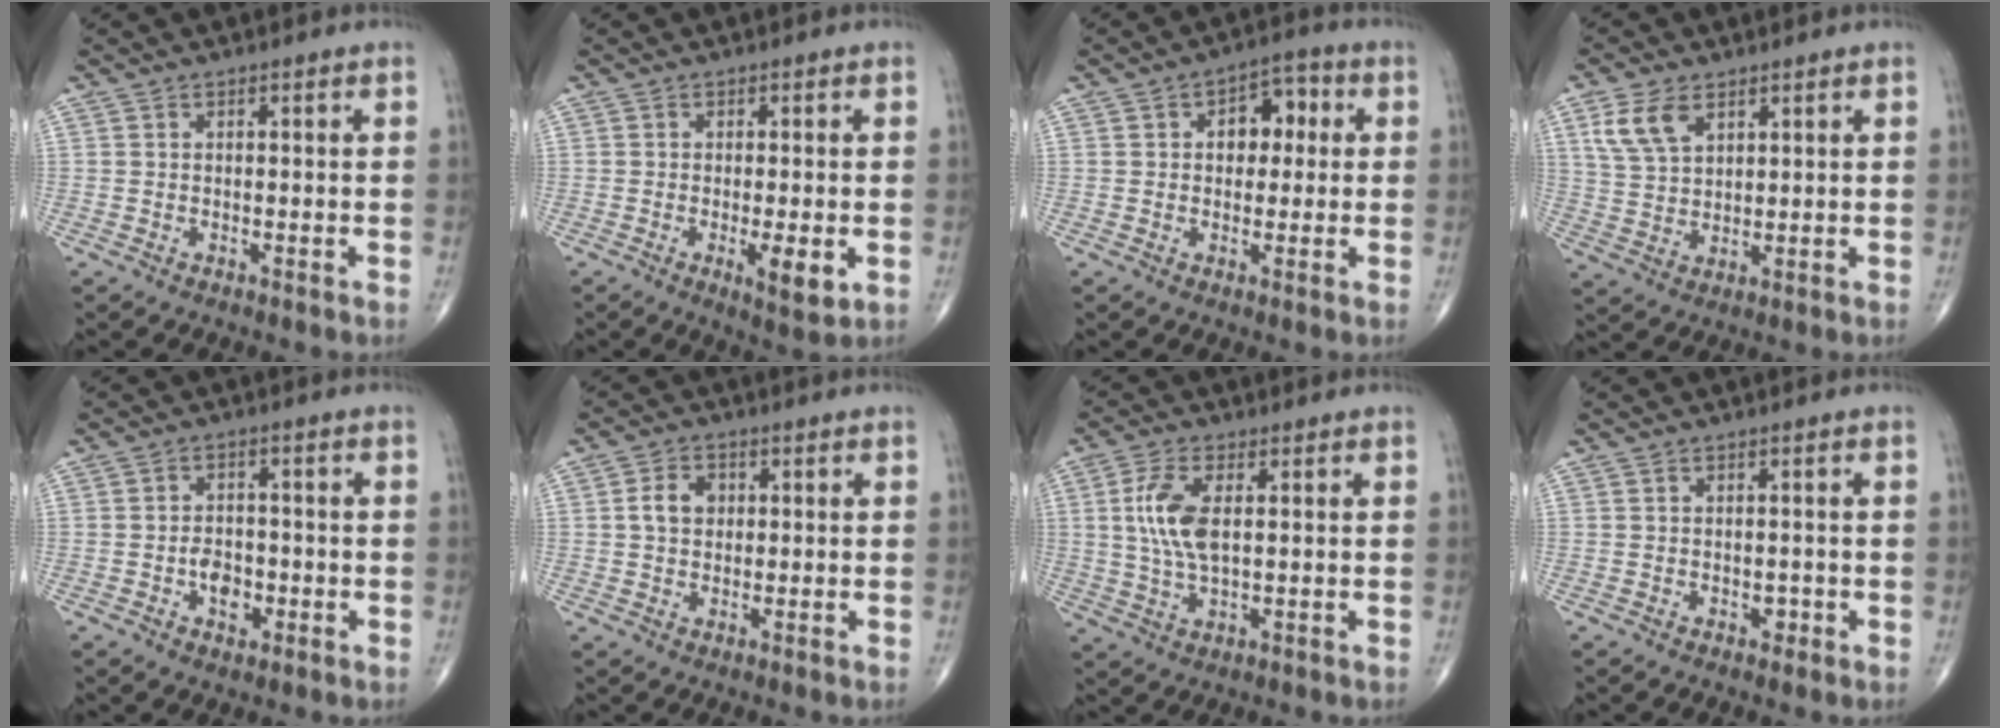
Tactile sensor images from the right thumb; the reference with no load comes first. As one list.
[{"total": 5.4, "force": [-1.3, 1.5, 5.0], "torque": [-0.077, -0.014, -0.019]}, {"total": 6.9, "force": [1.2, 4.7, 4.9], "torque": [-0.038, 0.018, 0.010]}, {"total": 7.6, "force": [3.7, 4.4, 4.9], "torque": [-0.089, -0.009, 0.081]}, {"total": 4.9, "force": [-1.5, 3.3, 3.3], "torque": [-0.034, 0.008, -0.024]}, {"total": 4.6, "force": [0.7, 3.5, 2.9], "torque": [-0.046, 0.007, 0.009]}, {"total": 8.4, "force": [1.3, 3.8, 7.3], "torque": [-0.163, -0.002, 0.027]}, {"total": 1.4, "force": [-0.5, 1.0, 0.8], "torque": [-0.004, 0.002, -0.007]}]